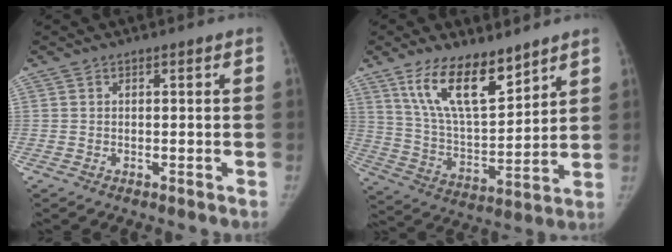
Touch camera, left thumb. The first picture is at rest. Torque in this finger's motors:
{"motor_torque": [0.84, 0.85, 1.44, -1.33, 0.13]}